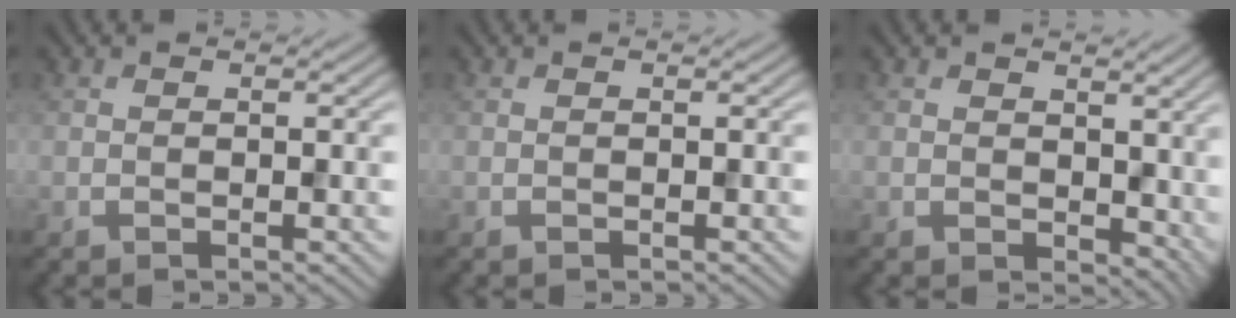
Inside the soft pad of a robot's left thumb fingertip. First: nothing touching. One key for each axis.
{"total": 0.0}
{"total": 5.4, "fx": 1.5, "fy": 3.7, "fz": 3.5, "tx": -0.066, "ty": -0.014, "tz": 0.033}